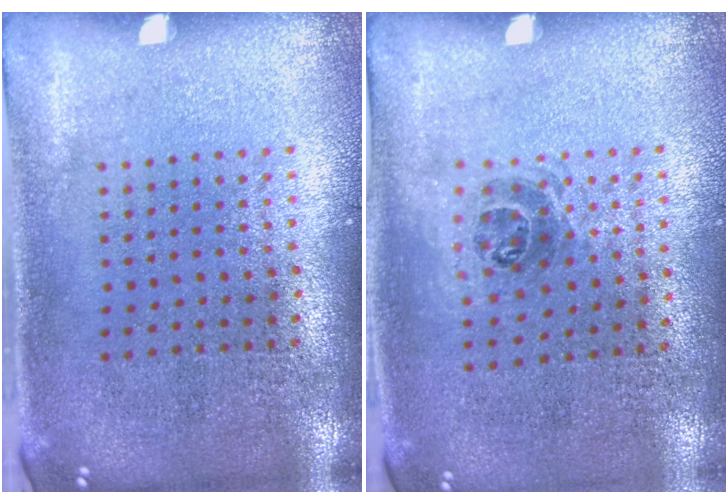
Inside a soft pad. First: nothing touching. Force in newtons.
{"total": 1.0, "press": 0.7, "slide": 0.6}